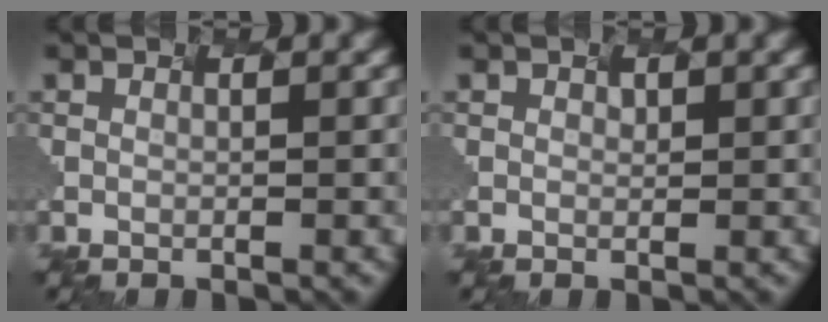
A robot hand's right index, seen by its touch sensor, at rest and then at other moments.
{"total": 1.1, "force": [-0.4, -0.7, -0.7], "torque": [0.002, -0.005, 0.020]}